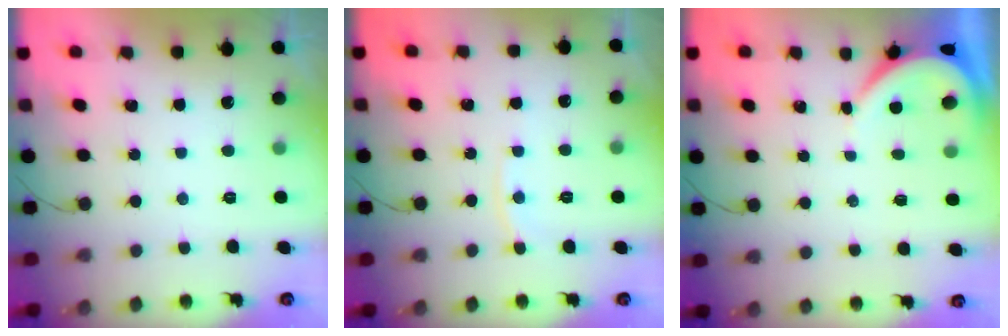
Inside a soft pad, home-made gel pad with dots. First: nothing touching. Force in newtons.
{"total": 4.5, "press": 4.4, "slide": 0.4}
{"total": 3.6, "press": 3.5, "slide": 0.5}